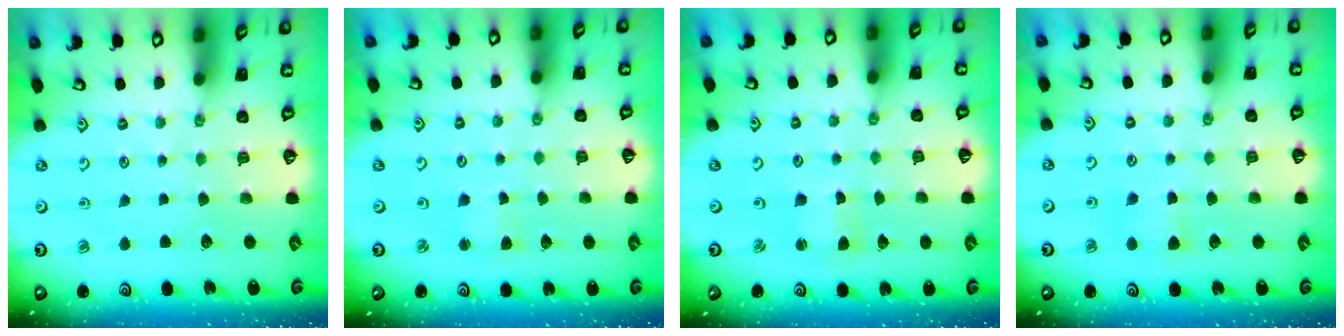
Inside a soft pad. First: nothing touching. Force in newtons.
{"total": 2.5, "press": 2.5, "slide": 0.4}
{"total": 2.5, "press": 2.5, "slide": 0.3}
{"total": 4.5, "press": 4.4, "slide": 0.6}